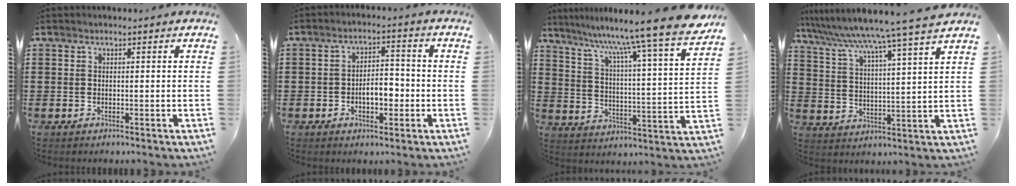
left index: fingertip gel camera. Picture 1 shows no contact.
{"total": 5.0, "force": [-1.5, 2.6, 4.0], "torque": [-0.056, 0.003, -0.032]}
{"total": 10.2, "force": [8.8, -1.9, 4.8], "torque": [-0.109, -0.076, 0.134]}
{"total": 6.4, "force": [5.6, -1.6, 2.6], "torque": [-0.075, -0.047, 0.086]}